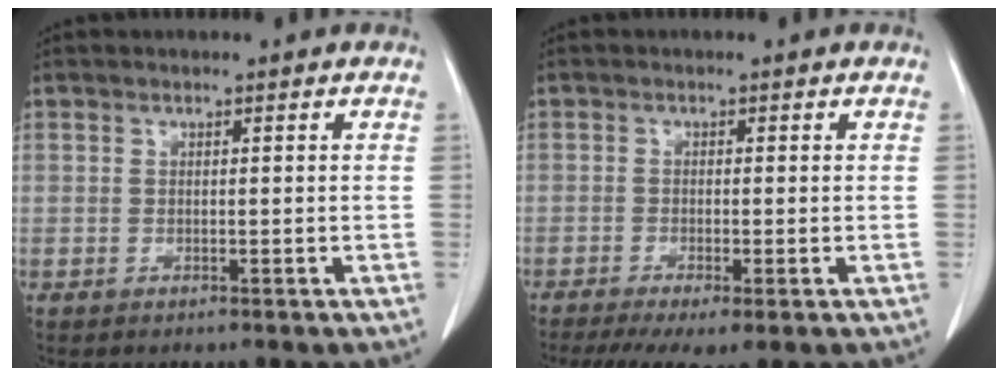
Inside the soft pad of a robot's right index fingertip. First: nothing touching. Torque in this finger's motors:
{"motor_torque": [1.09, -1.04, 0.64, 0.15]}